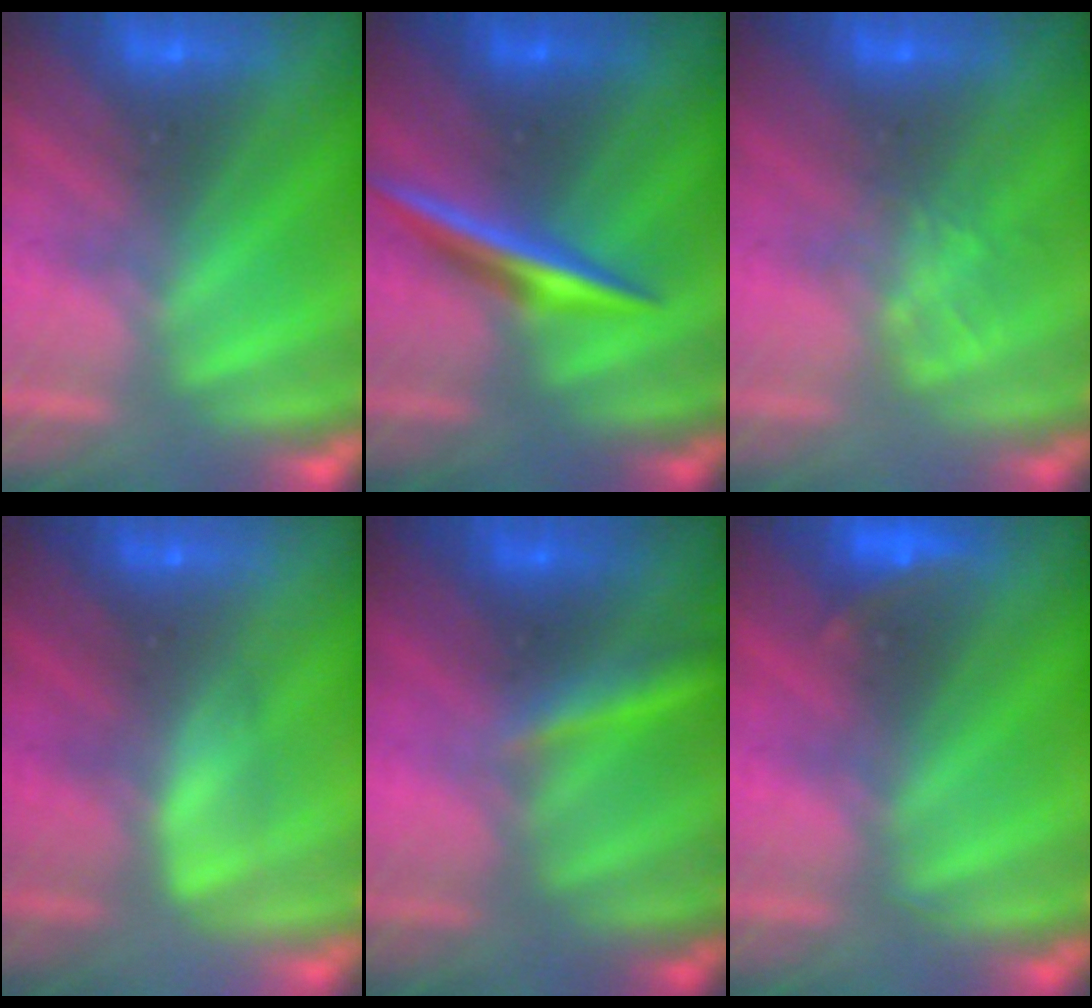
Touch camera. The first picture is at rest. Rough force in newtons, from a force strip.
{"total": 1.9}
{"total": 1.3}
{"total": 2.6}
{"total": 2.9}
{"total": 2.6}